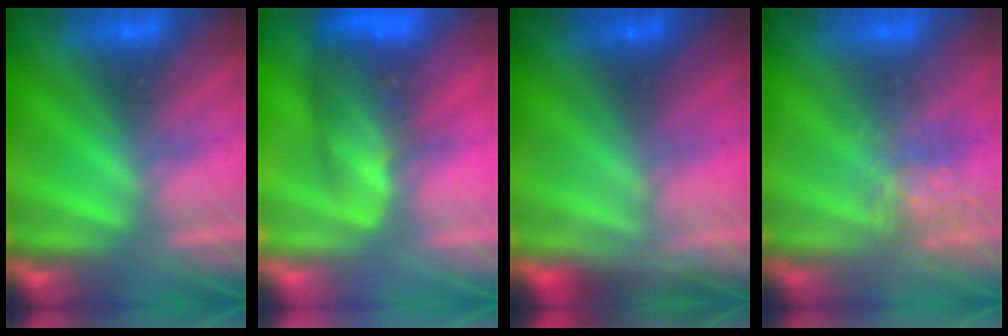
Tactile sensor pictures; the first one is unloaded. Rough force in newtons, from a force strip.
{"total": 10.8}
{"total": 10.5}
{"total": 3.7}